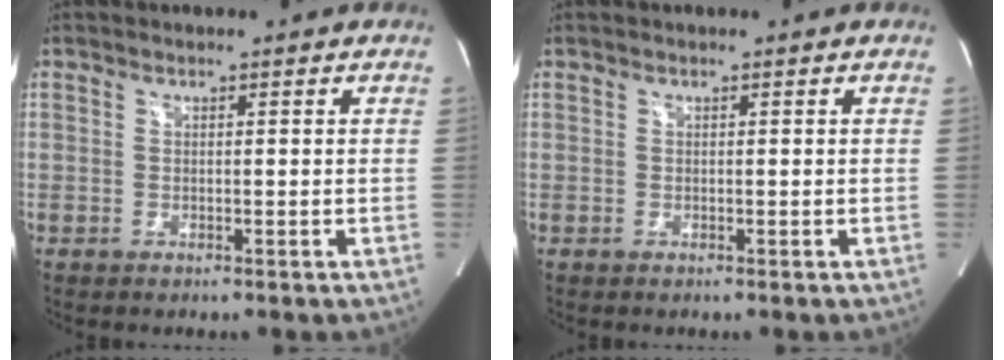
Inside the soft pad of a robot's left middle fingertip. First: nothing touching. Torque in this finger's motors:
{"motor_torque": [-0.01, 0.01, 0.07, 0.01]}